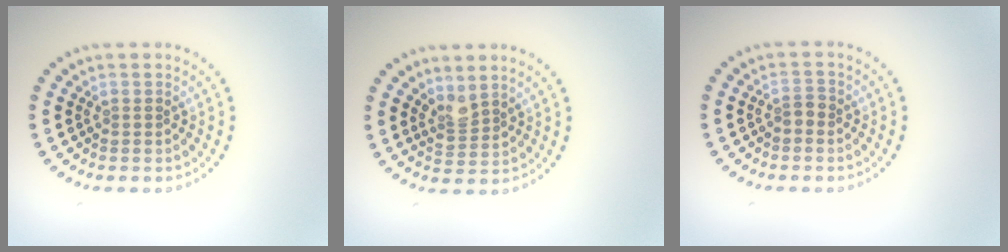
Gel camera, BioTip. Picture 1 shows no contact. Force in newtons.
{"total": 2.0, "press": 1.5, "slide": 1.3}
{"total": 1.0, "press": 0.9, "slide": 0.4}